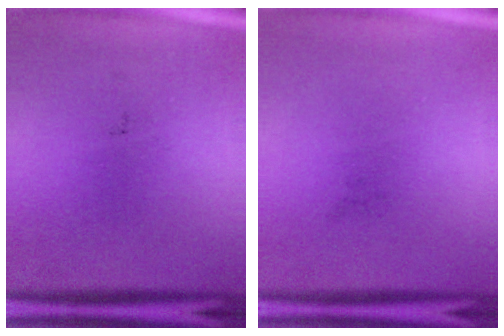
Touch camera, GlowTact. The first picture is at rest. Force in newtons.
{"total": 0.0}